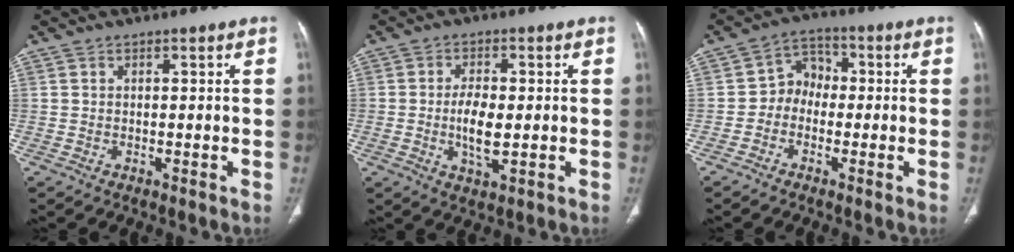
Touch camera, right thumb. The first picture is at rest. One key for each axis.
{"total": 6.2, "fx": -0.6, "fy": 2.7, "fz": 5.6, "tx": -0.104, "ty": -0.006, "tz": -0.010}
{"total": 5.7, "fx": -1.1, "fy": 4.7, "fz": 3.0, "tx": -0.022, "ty": 0.026, "tz": -0.037}